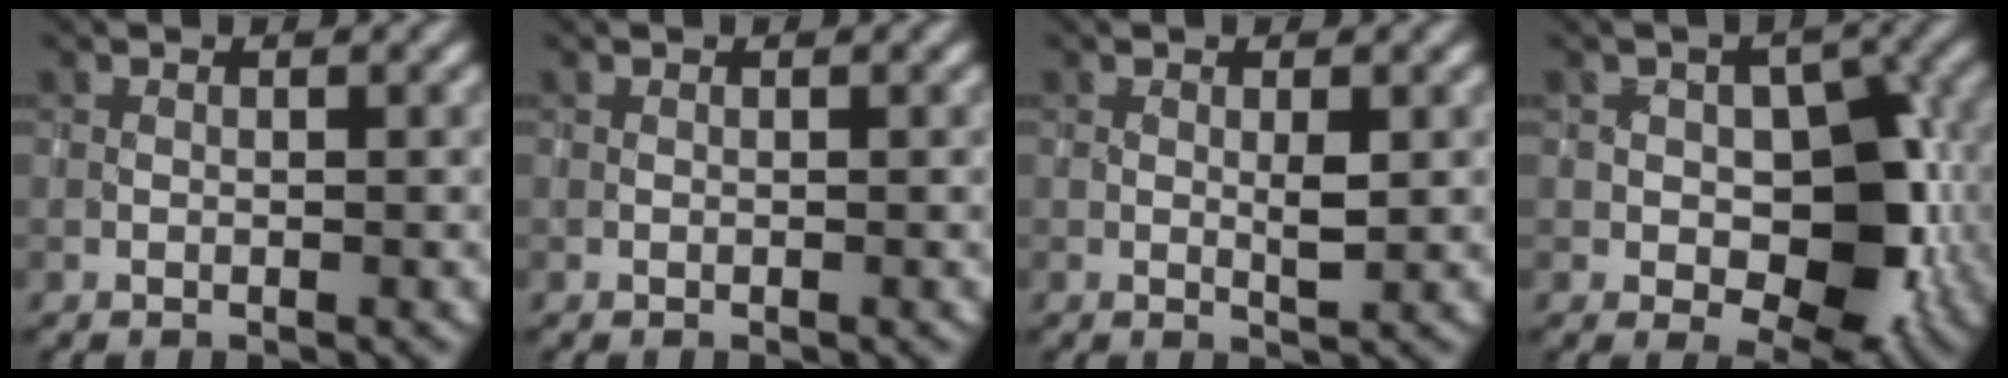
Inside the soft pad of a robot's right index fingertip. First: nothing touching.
{"total": 0.0}
{"total": 1.8, "force": [0.2, 0.6, 1.6], "torque": [-0.032, -0.004, 0.005]}
{"total": 8.6, "force": [-1.3, 5.7, 6.3], "torque": [-0.073, 0.004, -0.019]}